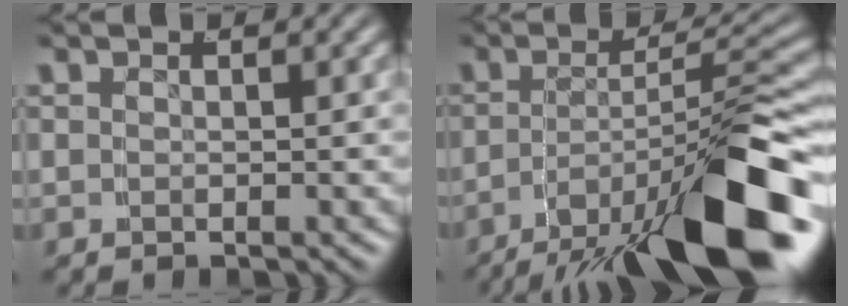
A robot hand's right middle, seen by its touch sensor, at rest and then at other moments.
{"total": 12.2, "force": [-6.0, 3.3, 10.0], "torque": [-0.140, 0.000, -0.087]}